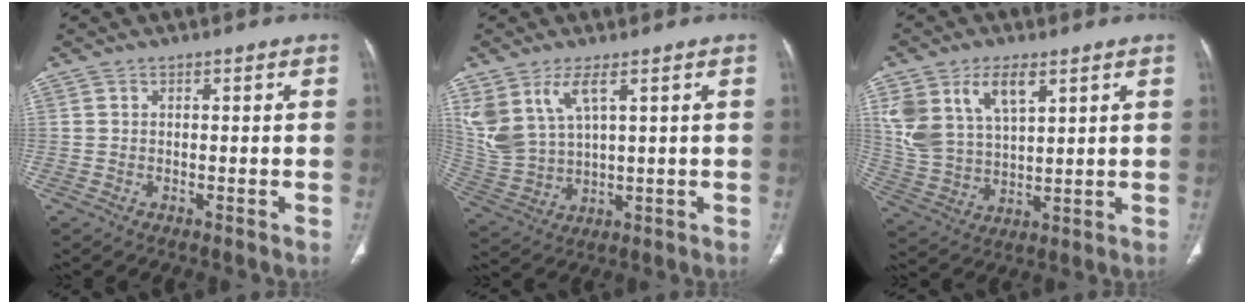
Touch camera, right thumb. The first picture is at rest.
{"total": 9.7, "force": [4.9, 4.1, 7.3], "torque": [-0.164, -0.018, 0.114]}
{"total": 12.0, "force": [5.9, 6.3, 8.4], "torque": [-0.159, -0.016, 0.125]}